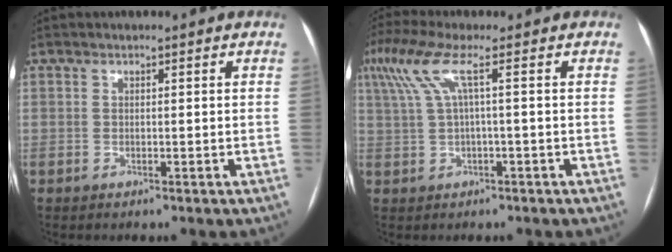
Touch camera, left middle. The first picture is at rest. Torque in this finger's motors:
{"motor_torque": [0.33, -0.35, 0.47, 0.14]}